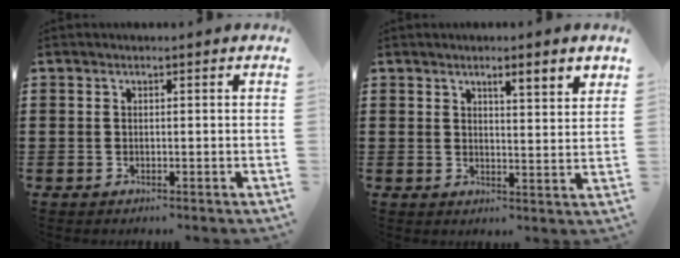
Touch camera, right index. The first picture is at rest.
{"total": 2.2, "force": [1.4, 0.1, 1.6], "torque": [-0.037, -0.002, 0.021]}